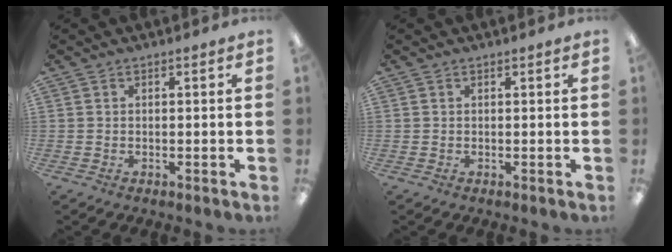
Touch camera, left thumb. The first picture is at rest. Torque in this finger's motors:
{"motor_torque": [0.00, 0.00, 0.01, 0.00, 0.00]}